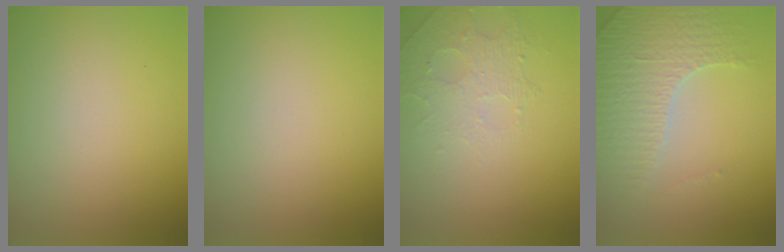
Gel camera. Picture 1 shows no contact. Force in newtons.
{"total": 0.0}
{"total": 1.6, "press": 1.2, "slide": 1.0}
{"total": 3.7, "press": 3.6, "slide": 1.0}